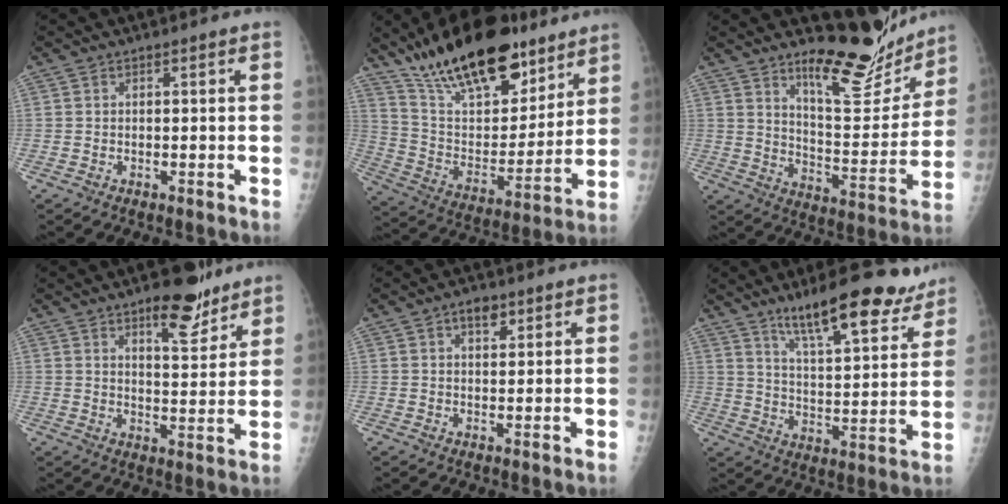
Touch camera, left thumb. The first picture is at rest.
{"total": 26.4, "force": [18.8, 10.8, 15.0], "torque": [-0.209, -0.070, 0.314]}
{"total": 15.9, "force": [13.4, 4.6, 7.3], "torque": [-0.062, -0.116, 0.206]}
{"total": 10.0, "force": [6.8, 3.8, 6.2], "torque": [-0.063, -0.044, 0.100]}
{"total": 3.4, "force": [1.9, 1.8, 2.1], "torque": [-0.019, -0.008, 0.028]}
{"total": 18.1, "force": [13.3, 4.7, 11.4], "torque": [-0.131, -0.070, 0.208]}